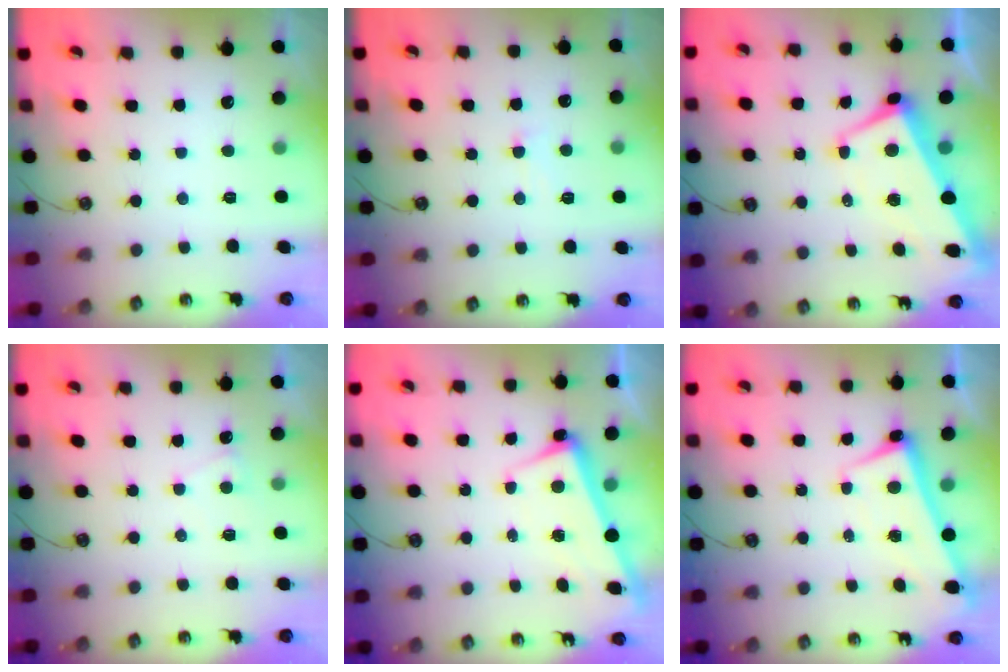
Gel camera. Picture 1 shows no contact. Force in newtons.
{"total": 0.8, "press": 0.6, "slide": 0.5}
{"total": 1.8, "press": 1.2, "slide": 1.3}
{"total": 1.2, "press": 1.1, "slide": 0.4}
{"total": 2.4, "press": 2.3, "slide": 0.7}
{"total": 2.5, "press": 2.4, "slide": 0.6}